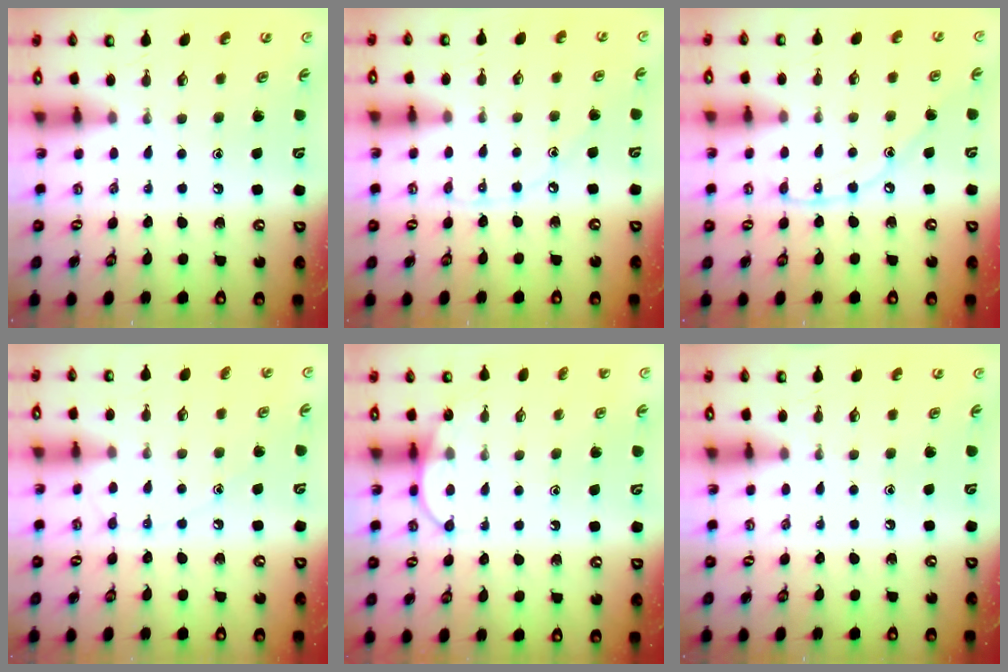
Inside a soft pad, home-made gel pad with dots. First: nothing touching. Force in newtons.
{"total": 4.2, "press": 4.1, "slide": 0.6}
{"total": 8.7, "press": 8.6, "slide": 0.8}
{"total": 6.7, "press": 6.6, "slide": 0.9}
{"total": 8.5, "press": 8.4, "slide": 0.5}
{"total": 0.0}